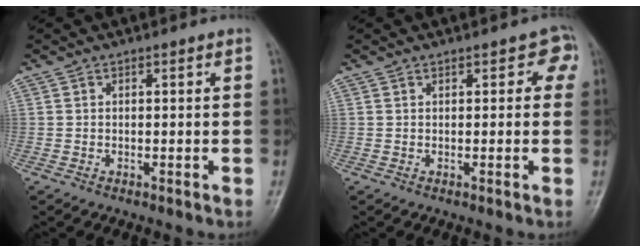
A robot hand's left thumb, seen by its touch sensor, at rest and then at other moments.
{"total": 2.7, "force": [1.3, 1.8, 1.6], "torque": [0.009, 0.002, 0.008]}